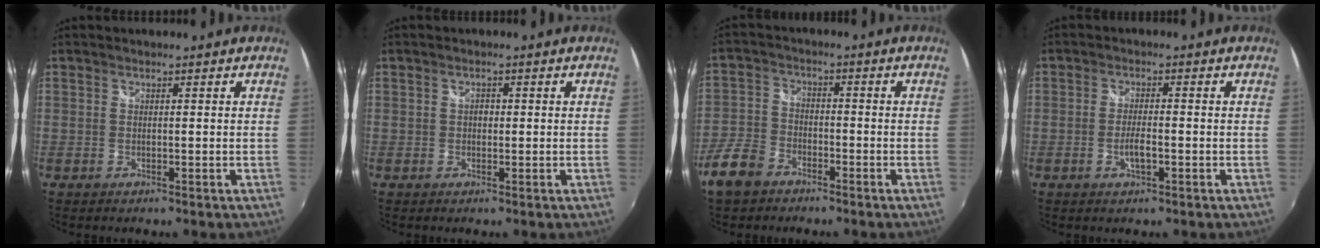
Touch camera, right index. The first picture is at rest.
{"total": 1.2, "force": [-0.1, 1.0, 0.6], "torque": [-0.008, 0.003, -0.003]}
{"total": 7.7, "force": [-5.2, 4.8, 3.2], "torque": [-0.082, 0.011, -0.104]}
{"total": 3.3, "force": [-1.2, 0.9, 3.0], "torque": [-0.060, 0.000, -0.021]}